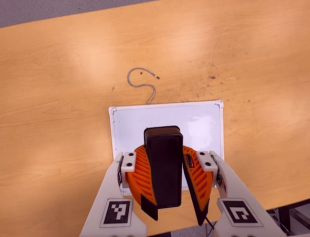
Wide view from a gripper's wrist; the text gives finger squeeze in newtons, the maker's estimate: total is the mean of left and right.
{"total": 11.1, "left": 11.0, "right": 11.2}